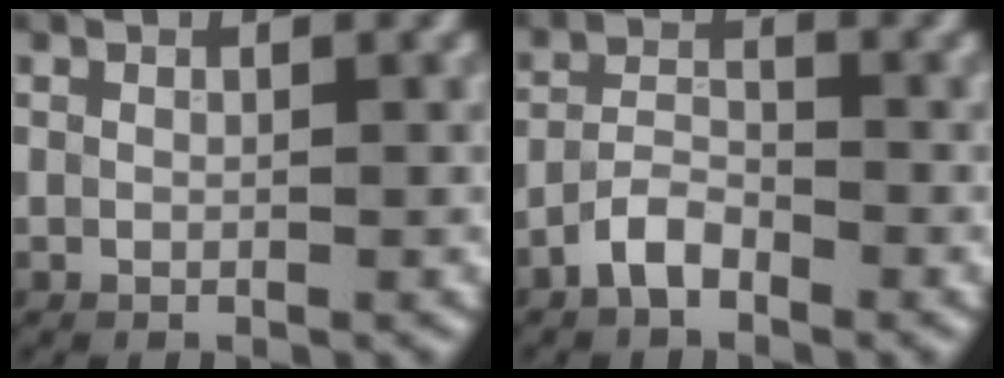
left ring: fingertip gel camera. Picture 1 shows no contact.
{"total": 2.7, "force": [-1.9, 1.2, 1.6], "torque": [-0.029, 0.009, -0.044]}